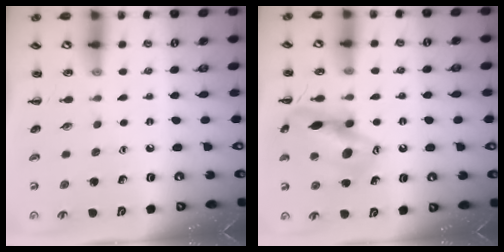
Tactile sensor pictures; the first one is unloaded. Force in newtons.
{"total": 15.7, "press": 15.6, "slide": 2.1}